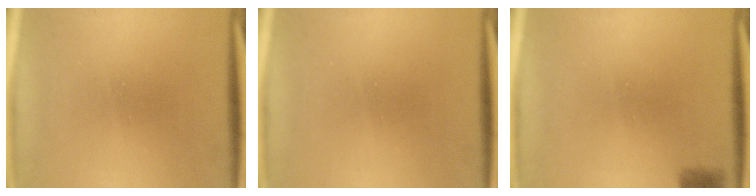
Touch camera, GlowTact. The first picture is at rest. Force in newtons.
{"total": 0.0}
{"total": 2.9}